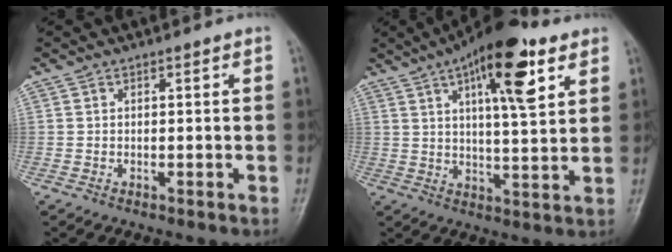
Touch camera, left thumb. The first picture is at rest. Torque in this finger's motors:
{"motor_torque": [0.66, 0.67, 1.64, -1.14, 0.35]}